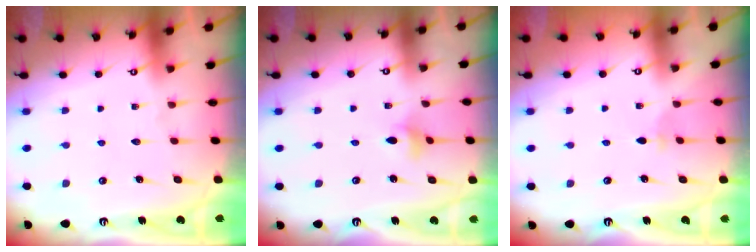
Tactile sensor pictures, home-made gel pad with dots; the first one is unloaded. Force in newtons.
{"total": 2.8, "press": 2.8, "slide": 0.4}
{"total": 2.8, "press": 2.7, "slide": 0.6}